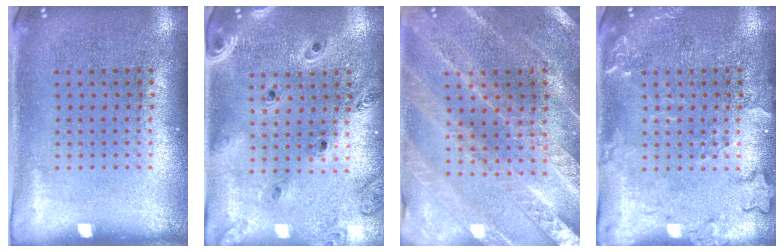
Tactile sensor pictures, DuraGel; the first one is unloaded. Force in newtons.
{"total": 1.4, "press": 1.3, "slide": 0.3}
{"total": 1.8, "press": 1.8, "slide": 0.1}
{"total": 2.5, "press": 2.5, "slide": 0.4}